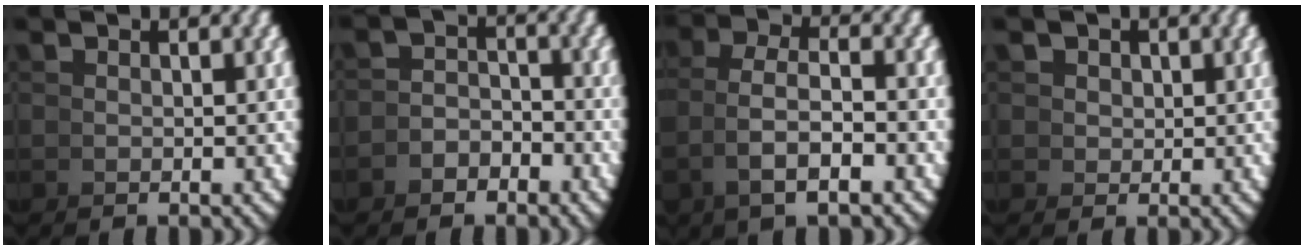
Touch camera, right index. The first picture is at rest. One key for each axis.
{"total": 2.2, "fx": -2.2, "fy": 0.3, "fz": 0.1, "tx": 0.018, "ty": -0.004, "tz": -0.039}
{"total": 3.5, "fx": 0.4, "fy": 0.9, "fz": 3.4, "tx": -0.063, "ty": 0.003, "tz": 0.013}
{"total": 3.4, "fx": 1.4, "fy": 3.0, "fz": 1.0, "tx": -0.022, "ty": -0.004, "tz": 0.035}